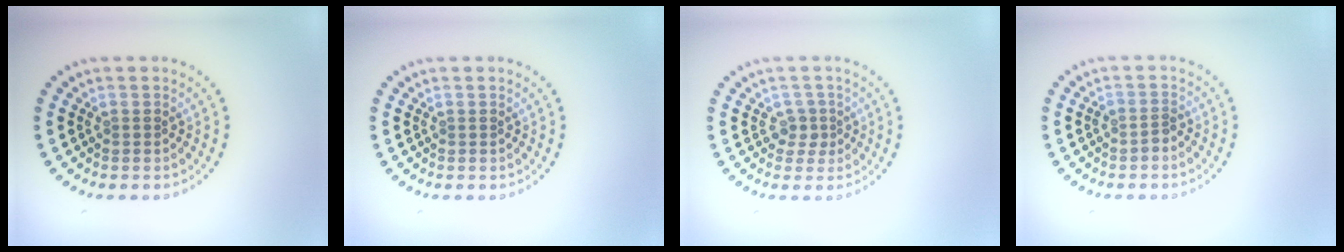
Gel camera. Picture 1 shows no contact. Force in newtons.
{"total": 0.0}
{"total": 1.6, "press": 1.3, "slide": 1.0}
{"total": 1.1, "press": 0.9, "slide": 0.6}